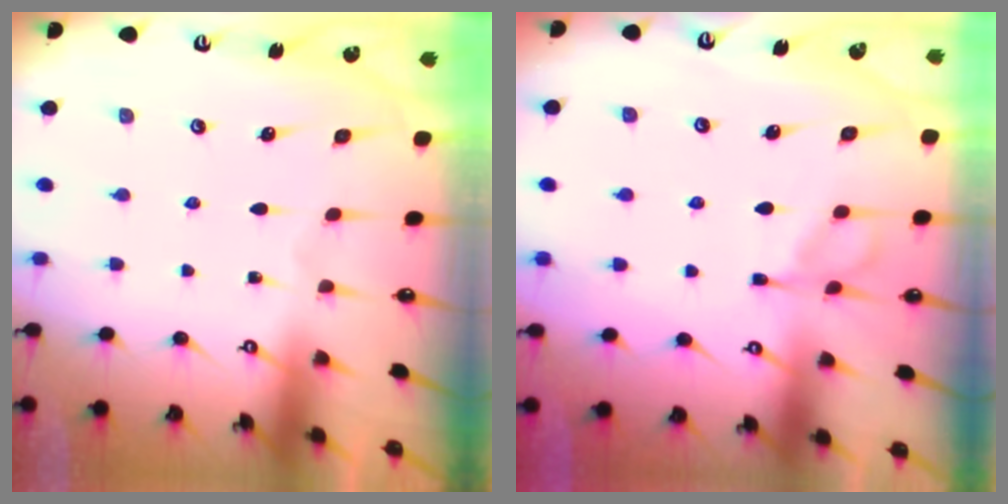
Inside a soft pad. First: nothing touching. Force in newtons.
{"total": 7.8, "press": 7.8, "slide": 0.6}